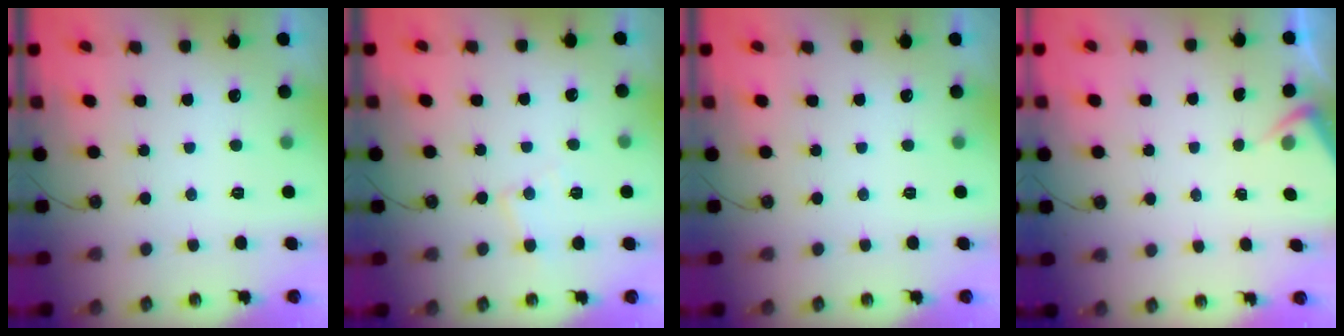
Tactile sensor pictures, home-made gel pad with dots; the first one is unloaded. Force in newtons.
{"total": 6.4, "press": 6.4, "slide": 0.3}
{"total": 0.0}
{"total": 2.8, "press": 2.8, "slide": 0.5}